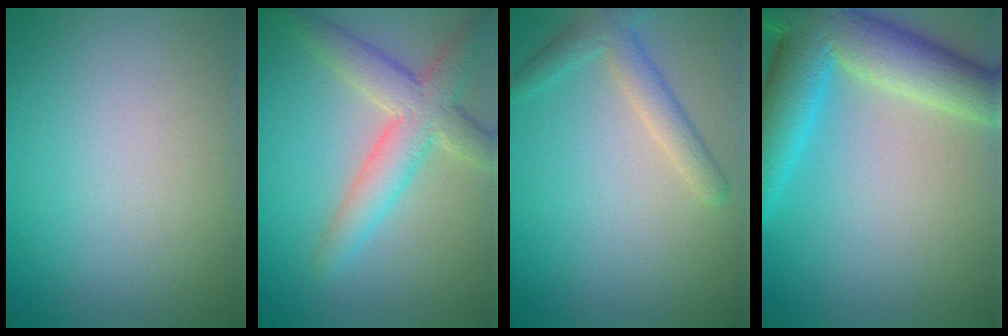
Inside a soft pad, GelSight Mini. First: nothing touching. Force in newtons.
{"total": 5.0, "press": 5.0, "slide": 0.2}
{"total": 2.7, "press": 2.7, "slide": 0.1}
{"total": 9.6, "press": 9.6, "slide": 0.5}